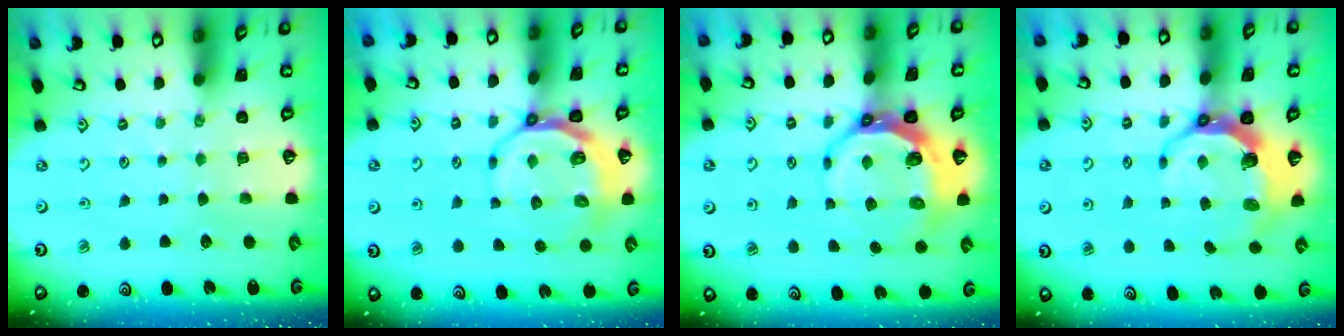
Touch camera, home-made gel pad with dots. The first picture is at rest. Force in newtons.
{"total": 8.0, "press": 7.3, "slide": 3.3}
{"total": 10.1, "press": 9.2, "slide": 4.3}
{"total": 8.1, "press": 6.8, "slide": 4.5}